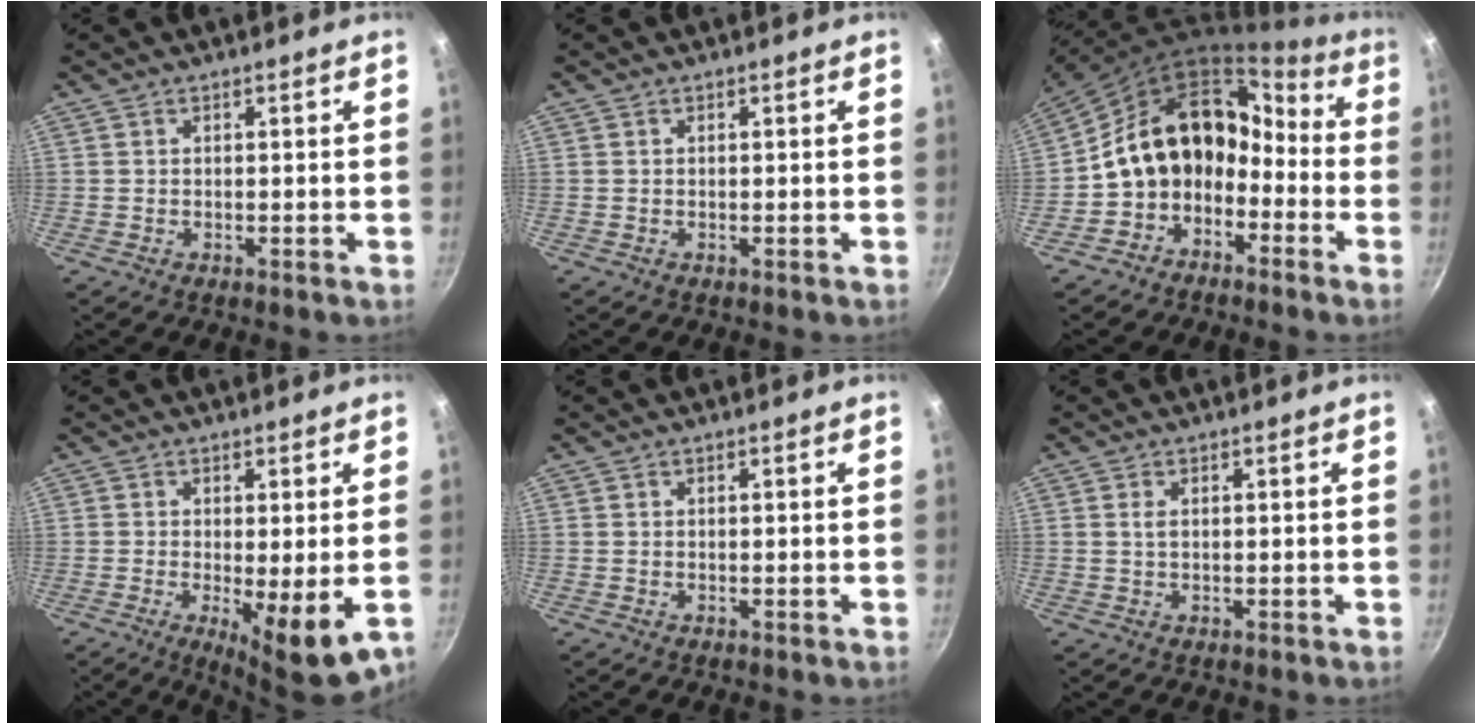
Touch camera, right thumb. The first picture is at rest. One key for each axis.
{"total": 0.0}
{"total": 16.7, "fx": -4.8, "fy": 12.8, "fz": 9.6, "tx": -0.135, "ty": 0.090, "tz": -0.095}
{"total": 8.7, "fx": -1.7, "fy": 2.0, "fz": 8.3, "tx": -0.117, "ty": -0.015, "tz": -0.015}
{"total": 0.0}
{"total": 1.2, "fx": 0.2, "fy": 0.5, "fz": 1.0, "tx": -0.020, "ty": 0.001, "tz": 0.004}